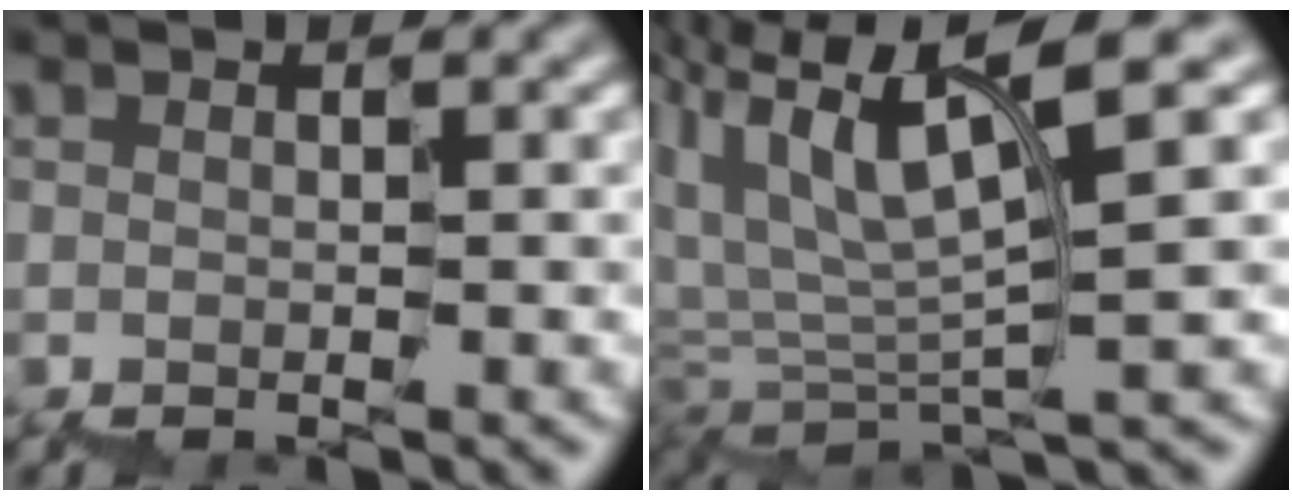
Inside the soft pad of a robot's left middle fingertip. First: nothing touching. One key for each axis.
{"total": 5.7, "fx": 3.6, "fy": 1.1, "fz": 4.4, "tx": -0.089, "ty": 0.014, "tz": 0.068}